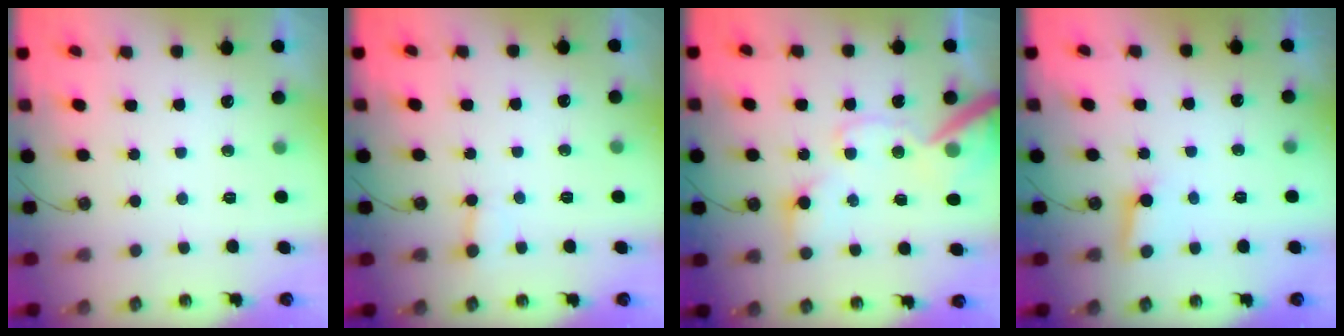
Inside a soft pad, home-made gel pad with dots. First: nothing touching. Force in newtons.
{"total": 3.0, "press": 3.0, "slide": 0.2}
{"total": 14.8, "press": 14.6, "slide": 2.3}
{"total": 3.3, "press": 3.3, "slide": 0.3}